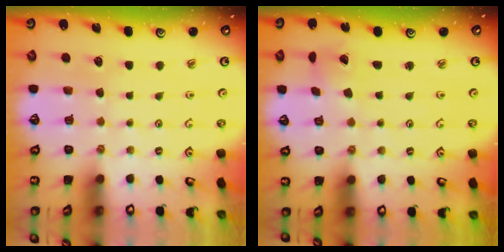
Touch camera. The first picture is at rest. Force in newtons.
{"total": 1.2, "press": 1.2, "slide": 0.2}